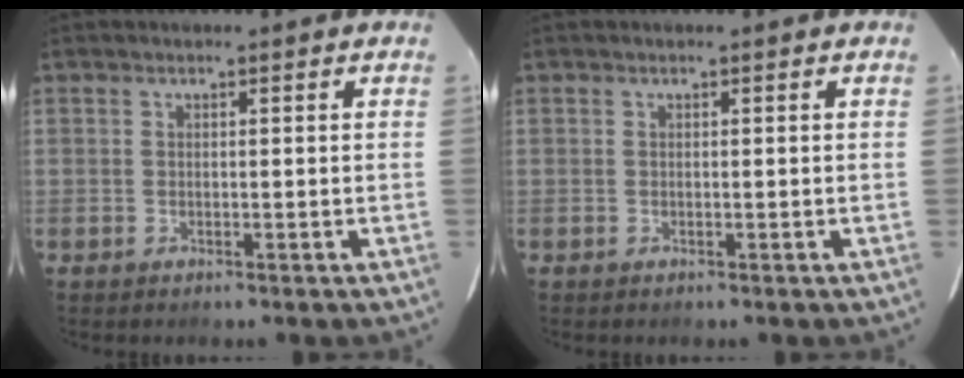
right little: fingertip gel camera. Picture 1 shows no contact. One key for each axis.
{"total": 0.0}